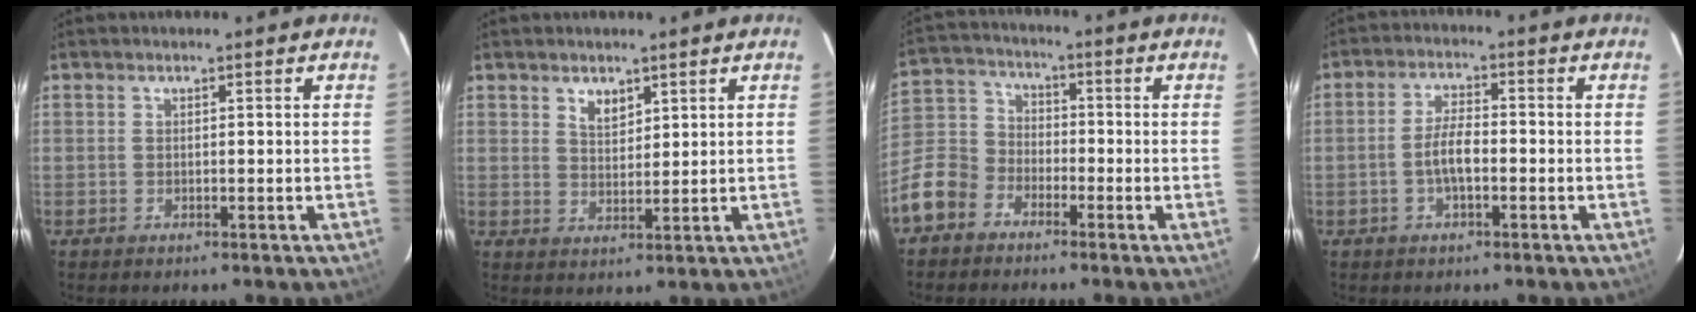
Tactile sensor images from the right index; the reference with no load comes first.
{"total": 3.4, "force": [2.1, 1.9, 1.9], "torque": [-0.028, 0.002, 0.038]}
{"total": 10.2, "force": [-5.9, 7.5, 3.6], "torque": [-0.092, 0.033, -0.122]}
{"total": 4.8, "force": [-1.4, 1.5, 4.3], "torque": [-0.086, 0.008, -0.026]}